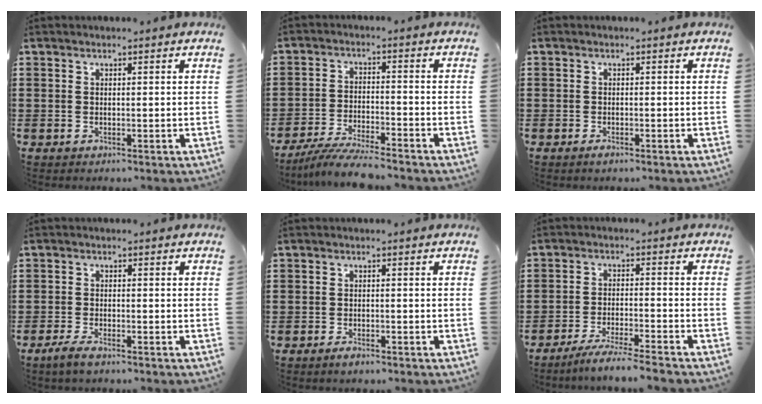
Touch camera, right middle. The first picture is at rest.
{"total": 6.1, "force": [-5.7, 0.1, 2.3], "torque": [-0.057, -0.014, -0.110]}
{"total": 0.7, "force": [-0.6, 0.1, 0.4], "torque": [-0.010, -0.007, -0.009]}
{"total": 2.4, "force": [-1.7, 0.4, 1.6], "torque": [-0.043, -0.003, -0.036]}
{"total": 1.3, "force": [-1.2, 0.3, 0.6], "torque": [-0.015, -0.006, -0.021]}
{"total": 4.6, "force": [-4.2, -0.5, 1.7], "torque": [-0.035, -0.011, -0.081]}